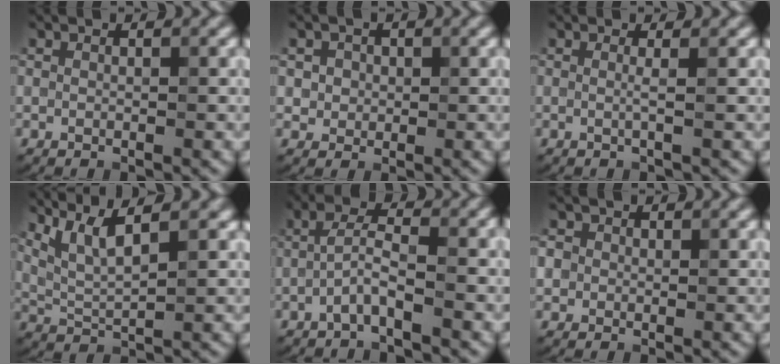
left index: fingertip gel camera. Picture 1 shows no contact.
{"total": 2.0, "force": [0.4, 1.9, 0.7], "torque": [-0.009, -0.003, 0.012]}
{"total": 1.2, "force": [0.0, 0.3, 1.1], "torque": [-0.016, -0.003, -0.008]}
{"total": 4.6, "force": [3.0, 1.2, 3.3], "torque": [-0.064, 0.008, 0.057]}
{"total": 2.7, "force": [-1.2, 0.5, 2.4], "torque": [-0.048, 0.013, -0.031]}
{"total": 2.4, "force": [0.6, 2.2, 0.8], "torque": [-0.009, 0.009, -0.007]}